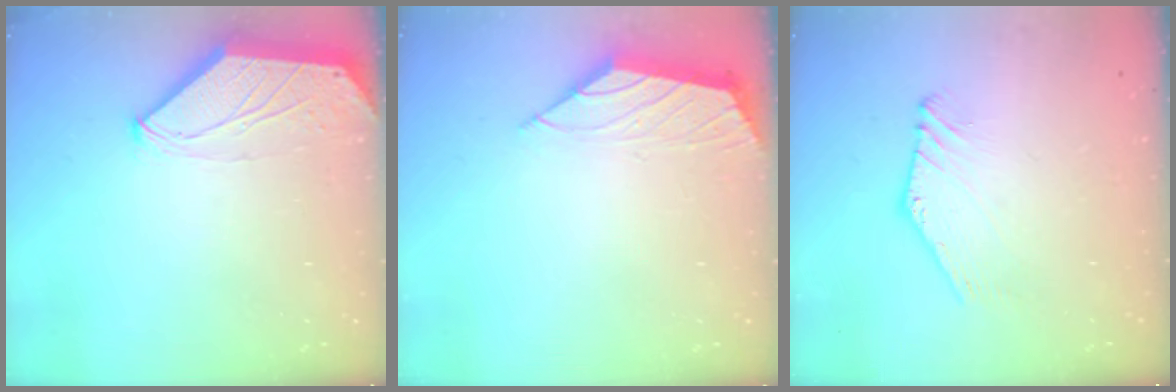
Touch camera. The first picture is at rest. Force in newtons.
{"total": 0.8, "press": 0.7, "slide": 0.4}
{"total": 2.0, "press": 2.0, "slide": 0.0}